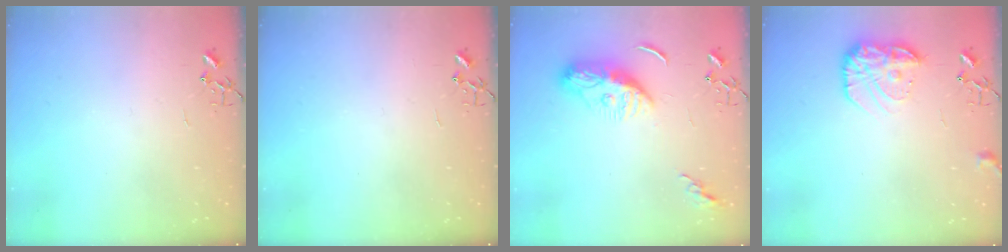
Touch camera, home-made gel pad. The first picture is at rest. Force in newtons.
{"total": 0.0}
{"total": 9.4, "press": 9.4, "slide": 1.0}
{"total": 13.9, "press": 13.9, "slide": 1.0}